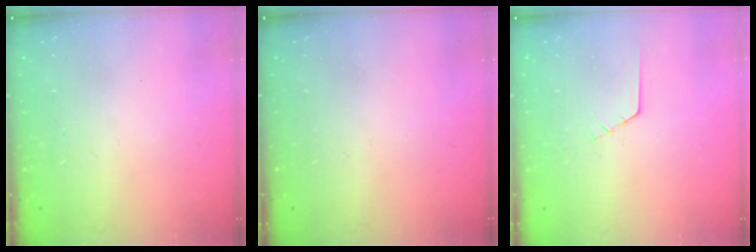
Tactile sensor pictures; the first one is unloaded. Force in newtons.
{"total": 0.0}
{"total": 0.6, "press": 0.6, "slide": 0.2}